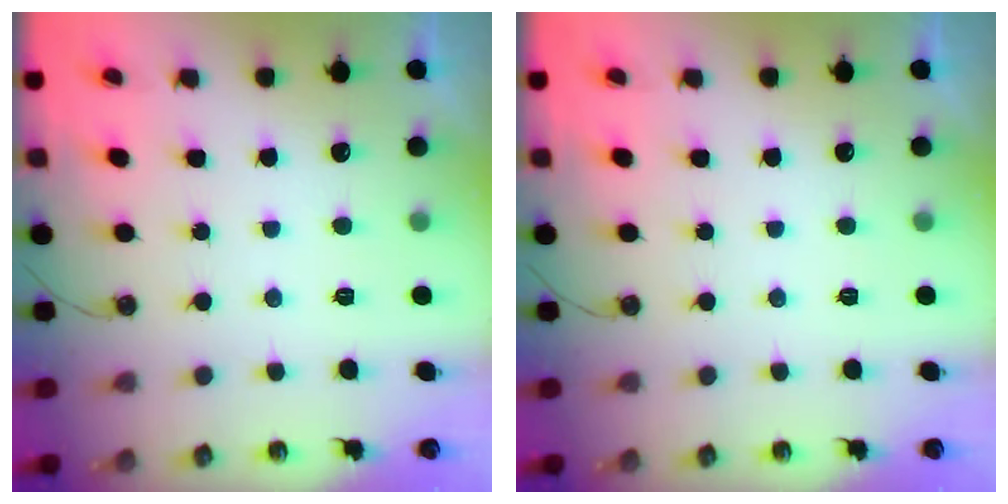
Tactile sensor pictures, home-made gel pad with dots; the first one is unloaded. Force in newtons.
{"total": 0.0}